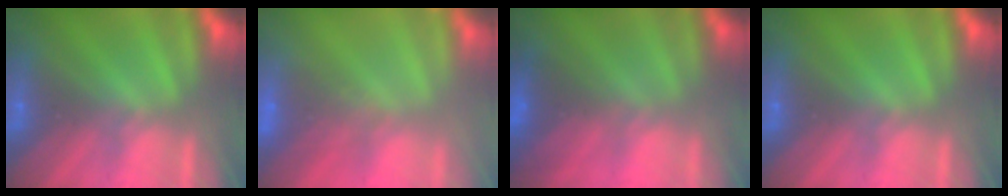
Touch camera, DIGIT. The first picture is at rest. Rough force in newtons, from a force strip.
{"total": 8.2}
{"total": 2.3}
{"total": 0.0}